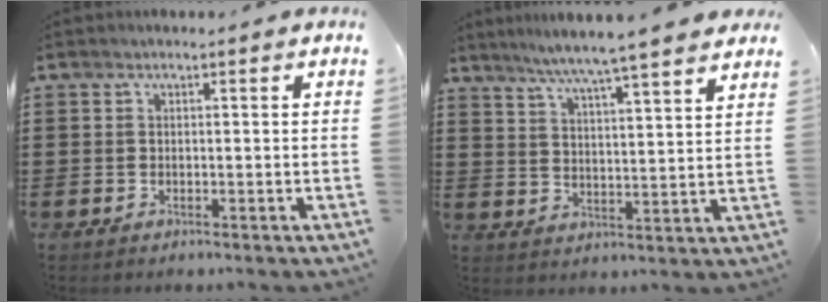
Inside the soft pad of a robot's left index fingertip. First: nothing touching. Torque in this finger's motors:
{"motor_torque": [1.48, -0.66, 0.52, 0.11]}